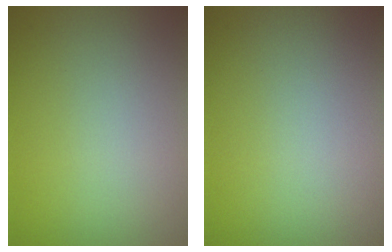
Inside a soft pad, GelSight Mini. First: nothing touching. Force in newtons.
{"total": 0.0}